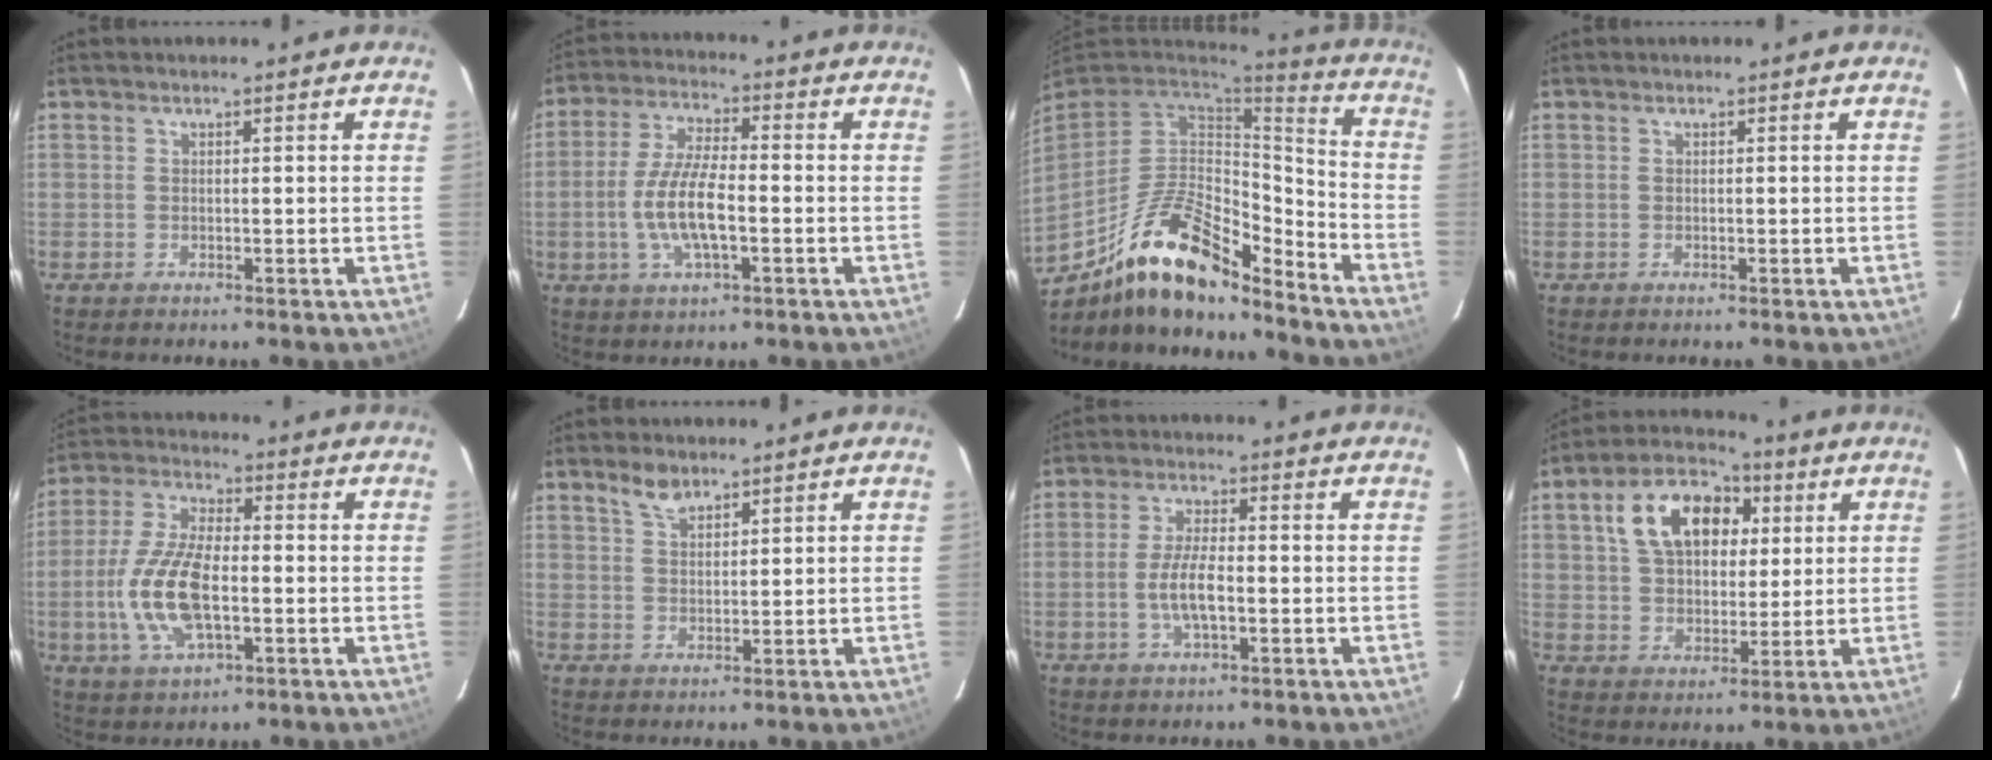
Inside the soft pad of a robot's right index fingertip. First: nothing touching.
{"total": 10.0, "force": [-2.4, 3.2, 9.2], "torque": [-0.188, -0.001, -0.046]}
{"total": 20.4, "force": [-14.3, 7.2, 12.7], "torque": [-0.247, -0.004, -0.250]}
{"total": 0.0}
{"total": 13.5, "force": [-2.6, 5.9, 11.8], "torque": [-0.255, -0.001, -0.049]}
{"total": 3.6, "force": [2.9, 1.4, 1.6], "torque": [-0.028, 0.005, 0.055]}
{"total": 6.1, "force": [-1.5, 1.9, 5.6], "torque": [-0.114, -0.001, -0.028]}
{"total": 14.7, "force": [5.0, 9.4, 10.1], "torque": [-0.190, 0.042, 0.085]}